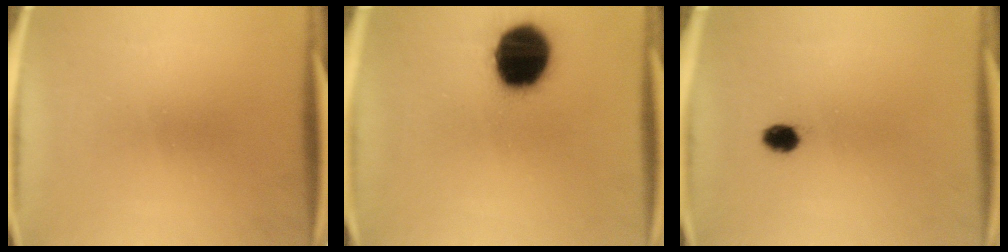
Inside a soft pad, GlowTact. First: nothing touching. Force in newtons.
{"total": 20.1}
{"total": 2.9}